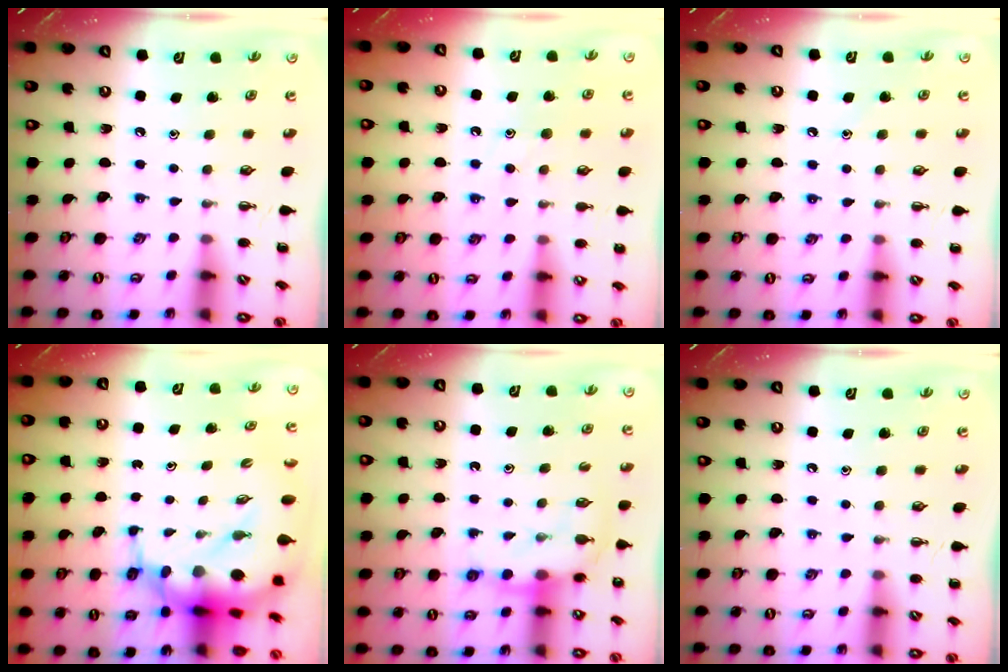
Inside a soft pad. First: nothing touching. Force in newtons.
{"total": 8.9, "press": 8.9, "slide": 1.1}
{"total": 6.3, "press": 5.9, "slide": 2.0}
{"total": 10.8, "press": 10.4, "slide": 2.8}
{"total": 7.5, "press": 7.5, "slide": 0.7}
{"total": 0.0}